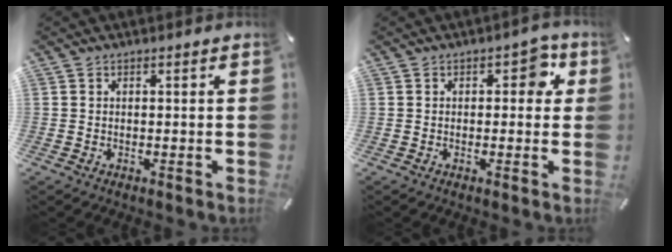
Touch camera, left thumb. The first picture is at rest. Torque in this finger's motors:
{"motor_torque": [0.59, 0.58, 0.32, -0.18, 0.00]}